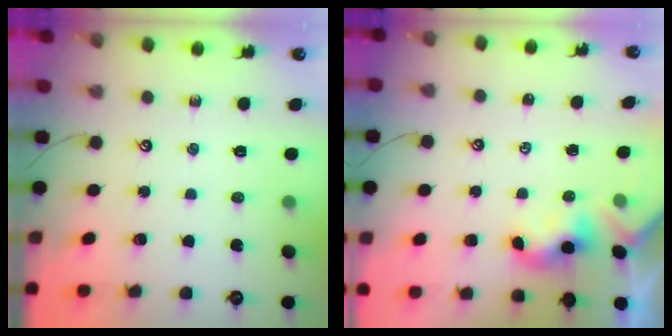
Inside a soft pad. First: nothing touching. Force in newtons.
{"total": 2.1, "press": 2.1, "slide": 0.2}